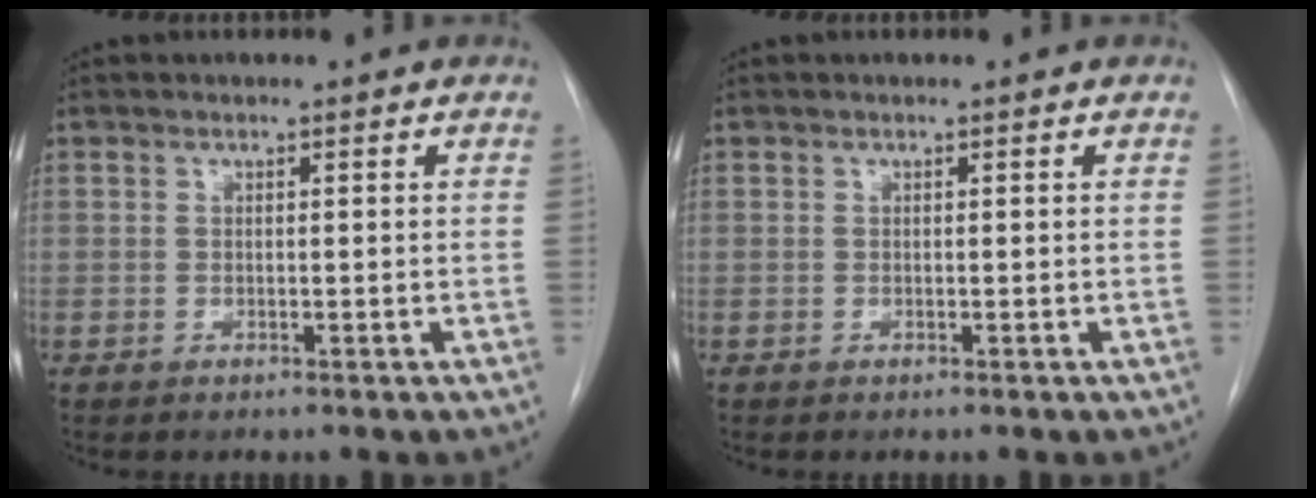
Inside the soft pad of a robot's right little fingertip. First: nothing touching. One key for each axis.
{"total": 0.0}